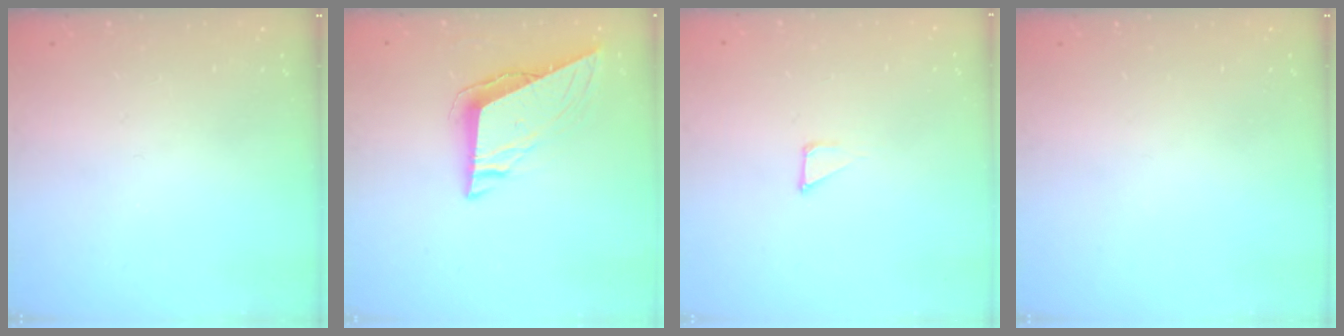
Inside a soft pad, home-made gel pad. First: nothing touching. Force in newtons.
{"total": 8.3, "press": 8.2, "slide": 1.5}
{"total": 1.3, "press": 1.3, "slide": 0.0}
{"total": 0.0}